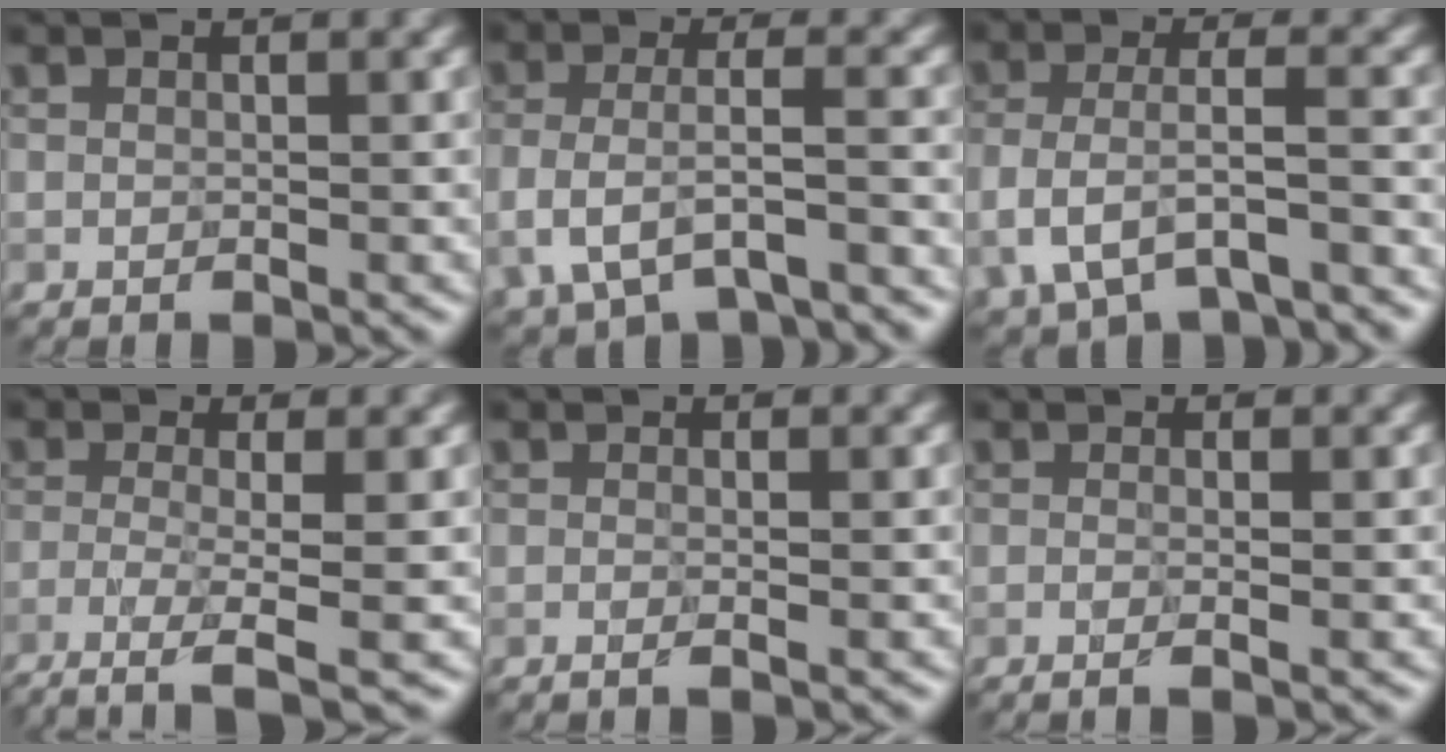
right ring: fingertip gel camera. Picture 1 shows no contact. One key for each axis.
{"total": 5.3, "fx": -2.4, "fy": 2.4, "fz": 4.1, "tx": -0.085, "ty": -0.008, "tz": -0.046}
{"total": 5.7, "fx": -2.6, "fy": 2.7, "fz": 4.2, "tx": -0.087, "ty": -0.007, "tz": -0.051}
{"total": 4.8, "fx": -2.5, "fy": 0.9, "fz": 4.0, "tx": -0.071, "ty": -0.007, "tz": -0.057}
{"total": 2.4, "fx": 0.0, "fy": 1.3, "fz": 2.0, "tx": -0.009, "ty": -0.004, "tz": -0.023}
{"total": 3.2, "fx": 0.1, "fy": 1.7, "fz": 2.7, "tx": -0.014, "ty": 0.003, "tz": -0.025}